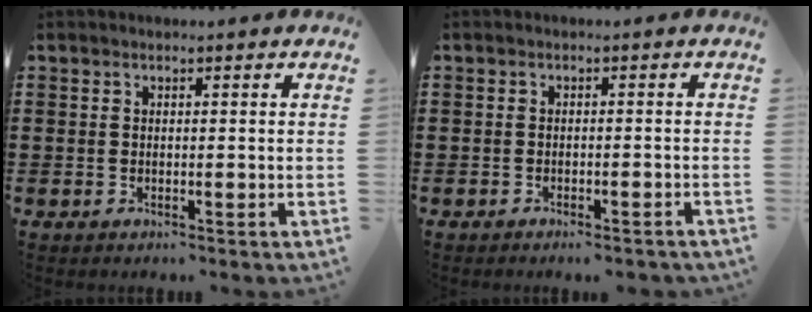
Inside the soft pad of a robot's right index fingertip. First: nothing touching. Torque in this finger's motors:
{"motor_torque": [1.39, 0.75, 0.10, 0.02]}